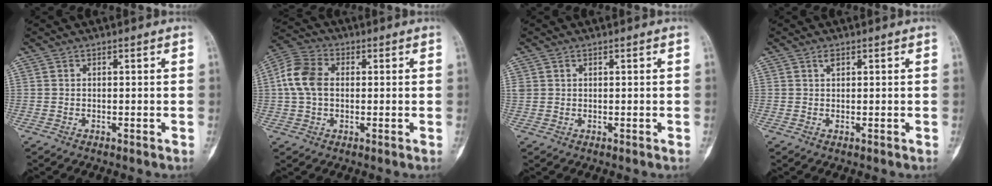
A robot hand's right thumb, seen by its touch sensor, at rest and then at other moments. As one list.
[{"total": 8.9, "force": [0.8, 6.4, 6.2], "torque": [-0.128, 0.021, 0.010]}, {"total": 1.1, "force": [0.6, 0.9, 0.2], "torque": [0.004, 0.002, 0.011]}, {"total": 1.2, "force": [0.6, 0.7, 0.8], "torque": [-0.009, -0.001, 0.009]}]